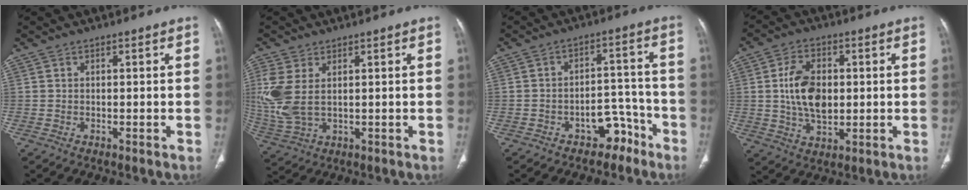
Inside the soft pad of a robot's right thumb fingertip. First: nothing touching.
{"total": 9.1, "force": [1.9, 5.2, 7.3], "torque": [-0.194, -0.001, 0.052]}
{"total": 7.0, "force": [-4.7, 4.5, 2.7], "torque": [-0.007, 0.066, -0.067]}
{"total": 10.6, "force": [0.8, 6.7, 8.1], "torque": [-0.133, -0.002, 0.020]}